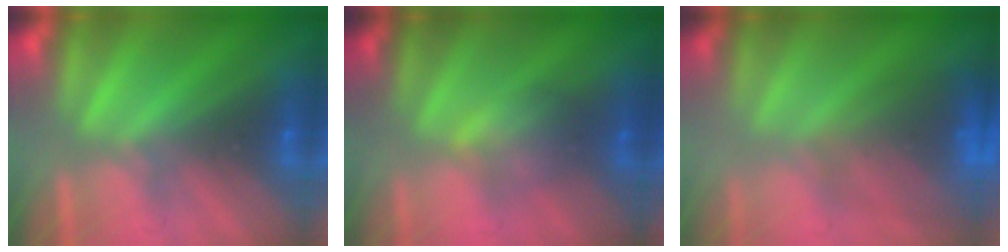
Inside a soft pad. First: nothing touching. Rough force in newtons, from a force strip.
{"total": 2.0}
{"total": 8.8}